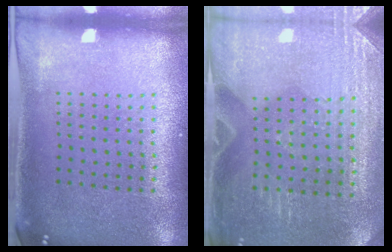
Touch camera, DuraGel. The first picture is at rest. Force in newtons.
{"total": 2.9, "press": 2.9, "slide": 0.4}